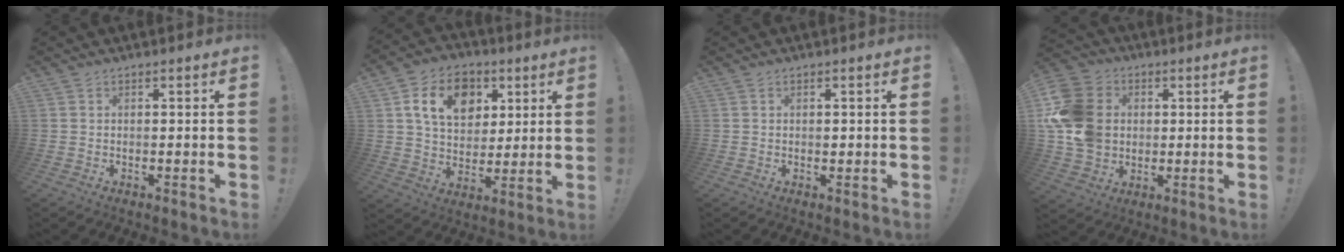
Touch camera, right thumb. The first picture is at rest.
{"total": 15.3, "force": [5.8, 11.2, 8.6], "torque": [-0.134, -0.013, 0.111]}
{"total": 0.6, "force": [-0.1, 0.6, 0.2], "torque": [0.002, 0.000, -0.004]}
{"total": 17.8, "force": [1.8, 14.7, 9.9], "torque": [-0.185, 0.004, 0.042]}